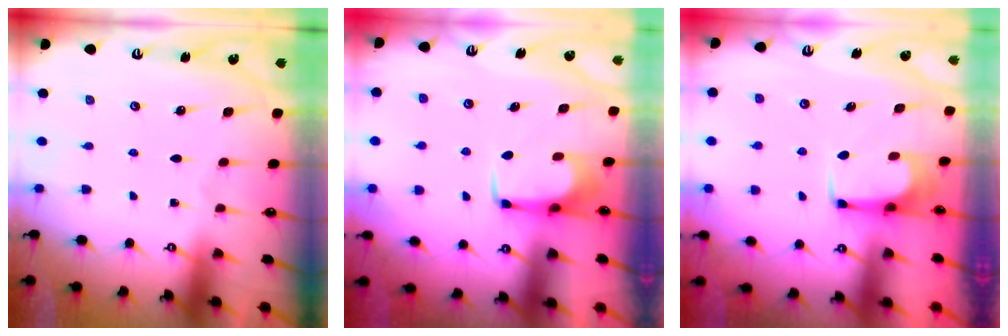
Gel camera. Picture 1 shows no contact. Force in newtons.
{"total": 1.0, "press": 0.9, "slide": 0.4}
{"total": 3.9, "press": 3.9, "slide": 0.4}